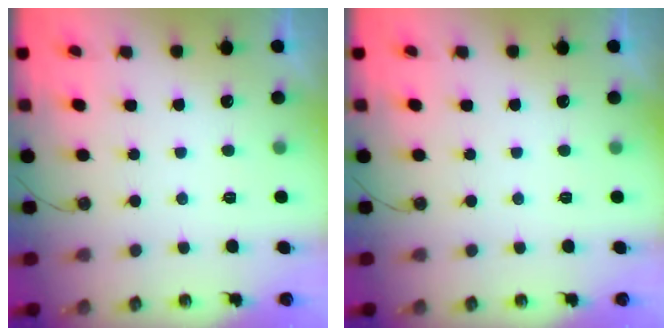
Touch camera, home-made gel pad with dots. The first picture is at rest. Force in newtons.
{"total": 0.0}